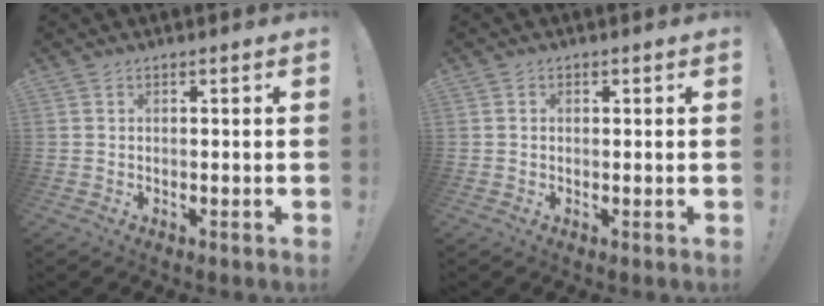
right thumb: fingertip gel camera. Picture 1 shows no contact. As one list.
[{"total": 0.7, "force": [0.2, 0.6, 0.3], "torque": [0.001, -0.001, 0.001]}]